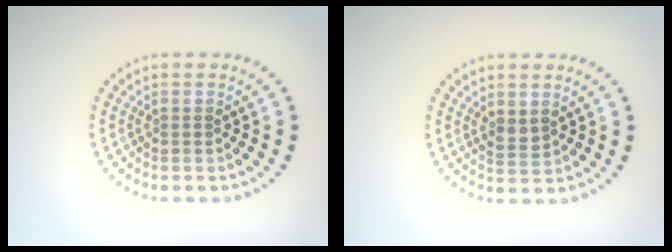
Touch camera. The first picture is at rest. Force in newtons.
{"total": 1.3, "press": 1.2, "slide": 0.5}